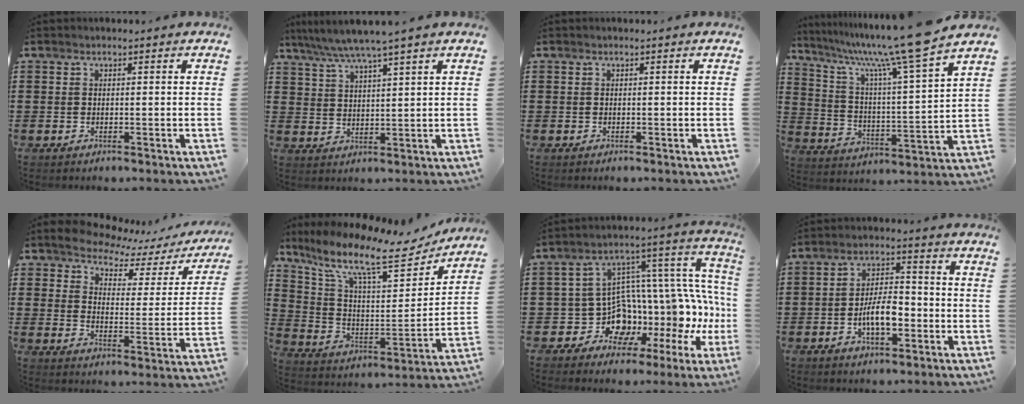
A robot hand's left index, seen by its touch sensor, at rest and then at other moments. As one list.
[{"total": 5.0, "force": [4.2, -0.5, 2.6], "torque": [-0.062, -0.016, 0.074]}, {"total": 0.0}, {"total": 11.9, "force": [9.8, -1.0, 6.6], "torque": [-0.146, -0.073, 0.153]}, {"total": 4.8, "force": [4.5, 1.3, 1.1], "torque": [-0.052, -0.028, 0.075]}, {"total": 12.1, "force": [9.2, 3.0, 7.4], "torque": [-0.172, -0.049, 0.151]}, {"total": 9.3, "force": [-1.3, 6.9, 6.1], "torque": [-0.112, -0.055, -0.020]}, {"total": 7.3, "force": [-2.2, 3.1, 6.3], "torque": [-0.111, 0.006, -0.046]}]